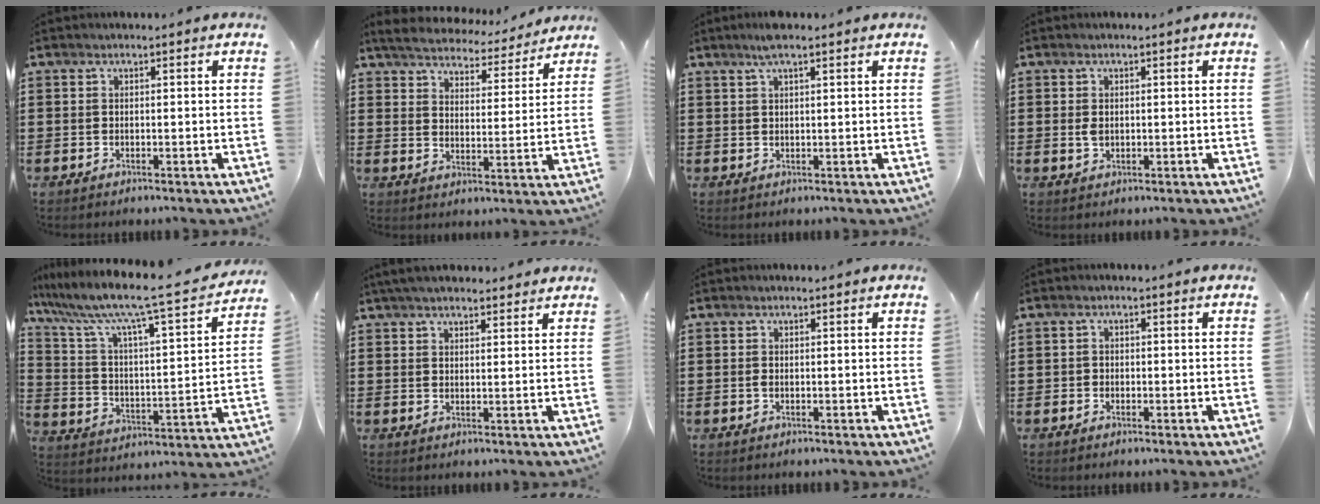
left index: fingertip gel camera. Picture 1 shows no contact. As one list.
[{"total": 5.1, "force": [5.0, 0.5, 0.9], "torque": [-0.045, -0.033, 0.084]}, {"total": 2.8, "force": [2.0, 0.4, 2.0], "torque": [-0.042, 0.004, 0.035]}, {"total": 1.6, "force": [0.2, 1.0, 1.2], "torque": [-0.028, 0.004, 0.003]}, {"total": 9.3, "force": [7.7, 0.2, 5.3], "torque": [-0.135, -0.059, 0.118]}, {"total": 3.7, "force": [3.4, 0.6, 1.2], "torque": [-0.032, 0.001, 0.065]}, {"total": 0.6, "force": [-0.1, 0.3, 0.5], "torque": [-0.013, -0.002, -0.001]}, {"total": 0.9, "force": [-0.3, 0.8, 0.2], "torque": [-0.007, 0.003, -0.008]}]